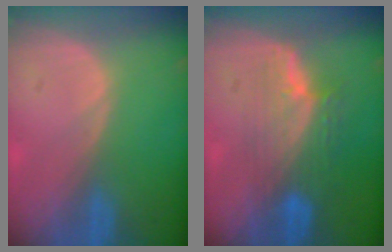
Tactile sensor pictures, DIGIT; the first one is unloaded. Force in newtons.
{"total": 7.5, "press": 6.9, "slide": 3.0}